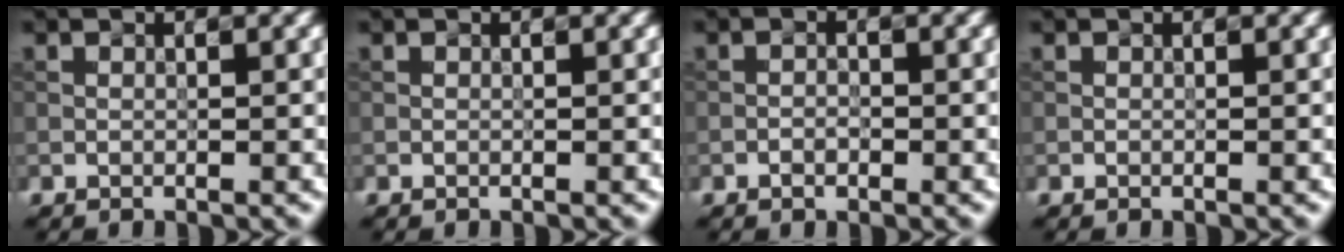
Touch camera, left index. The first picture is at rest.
{"total": 0.0}
{"total": 0.6, "force": [-0.6, 0.0, 0.2], "torque": [-0.013, 0.003, -0.004]}
{"total": 0.0}